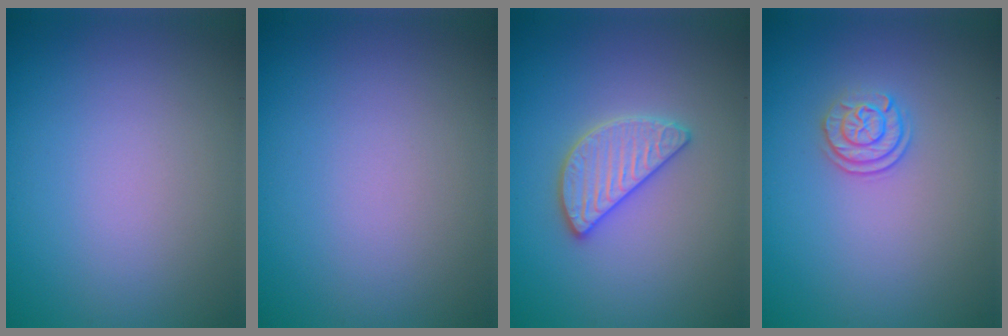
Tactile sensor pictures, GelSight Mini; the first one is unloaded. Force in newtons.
{"total": 0.0}
{"total": 2.9, "press": 2.9, "slide": 0.3}
{"total": 2.0, "press": 1.8, "slide": 0.9}